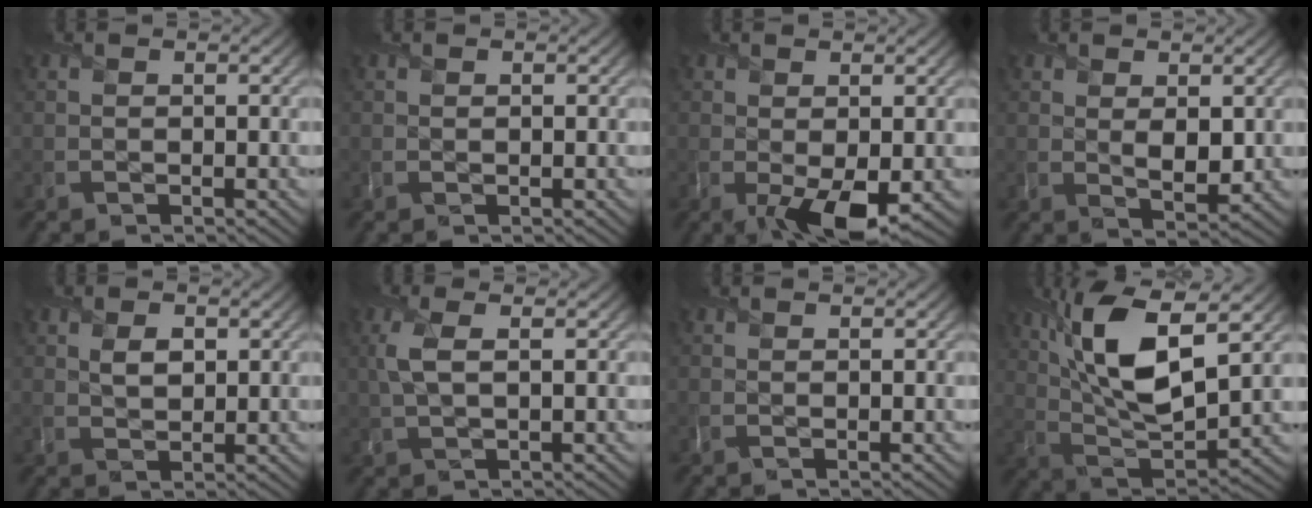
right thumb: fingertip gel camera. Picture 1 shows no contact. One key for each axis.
{"total": 0.0}
{"total": 4.1, "fx": -1.1, "fy": 1.6, "fz": 3.6, "tx": -0.063, "ty": -0.015, "tz": -0.014}
{"total": 2.9, "fx": 0.8, "fy": 1.5, "fz": 2.3, "tx": -0.047, "ty": -0.010, "tz": 0.020}
{"total": 2.2, "fx": 0.7, "fy": 1.4, "fz": 1.4, "tx": -0.030, "ty": -0.006, "tz": 0.016}
{"total": 3.8, "fx": 0.9, "fy": 1.4, "fz": 3.4, "tx": -0.090, "ty": 0.006, "tz": 0.019}
{"total": 0.0}
{"total": 12.8, "fx": 5.0, "fy": 4.7, "fz": 10.8, "tx": -0.220, "ty": -0.001, "tz": 0.097}